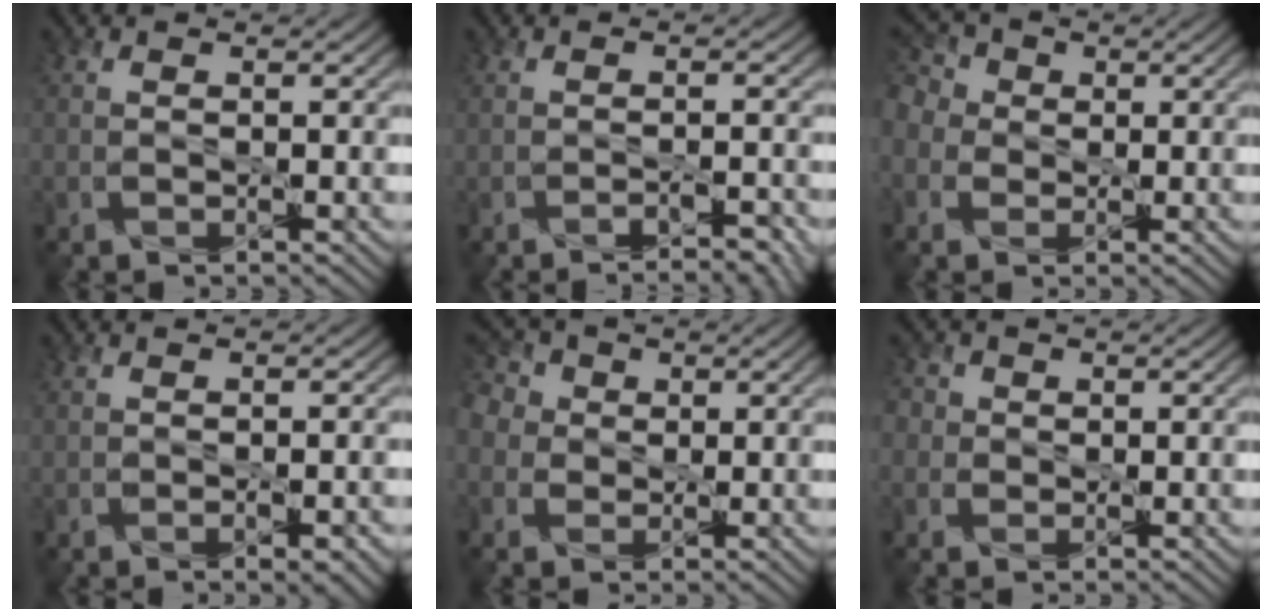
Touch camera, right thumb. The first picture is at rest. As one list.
[{"total": 3.0, "force": [-2.1, 0.5, 2.1], "torque": [-0.029, 0.003, -0.027]}, {"total": 5.9, "force": [0.7, 5.1, 2.9], "torque": [-0.100, 0.018, -0.004]}, {"total": 2.8, "force": [-1.2, 1.0, 2.3], "torque": [-0.035, -0.006, -0.008]}, {"total": 5.9, "force": [1.4, 5.0, 2.8], "torque": [-0.097, 0.022, 0.007]}, {"total": 3.3, "force": [1.0, 2.9, 1.0], "torque": [-0.031, 0.003, 0.008]}]